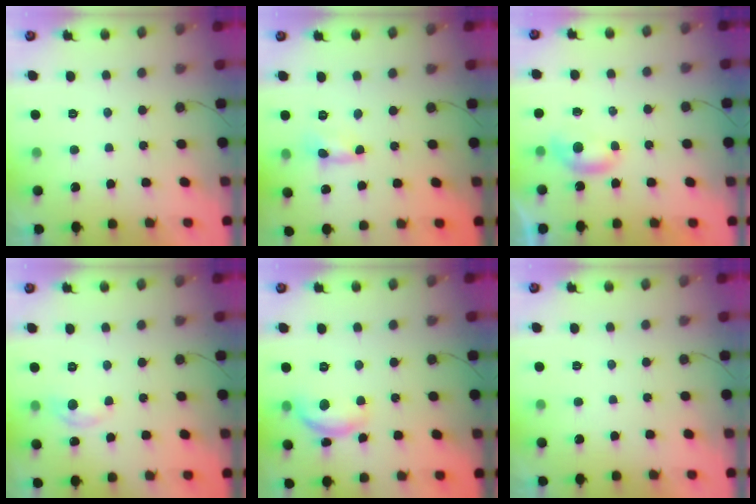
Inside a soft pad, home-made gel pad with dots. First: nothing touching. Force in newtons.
{"total": 0.8, "press": 0.7, "slide": 0.1}
{"total": 4.4, "press": 4.4, "slide": 0.5}
{"total": 6.1, "press": 6.0, "slide": 0.9}
{"total": 10.4, "press": 10.4, "slide": 0.6}
{"total": 0.0}